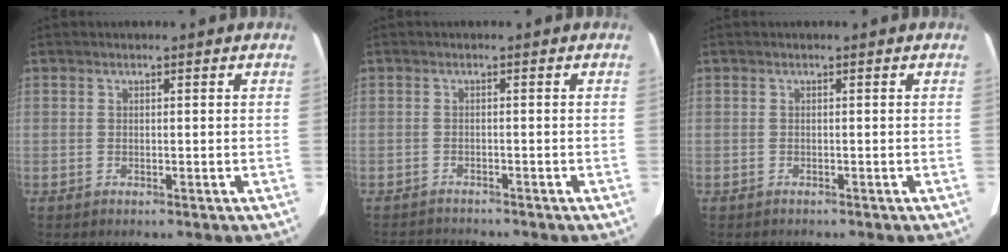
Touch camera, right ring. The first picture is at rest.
{"total": 4.5, "force": [-4.4, 0.3, 0.8], "torque": [-0.015, -0.010, -0.066]}
{"total": 0.6, "force": [-0.5, 0.2, 0.2], "torque": [-0.012, -0.002, -0.008]}